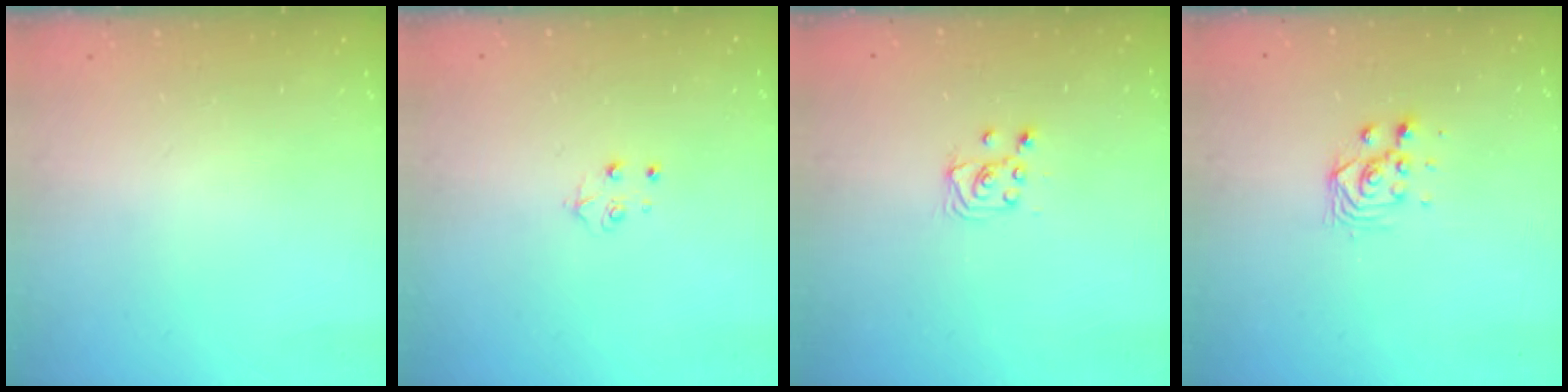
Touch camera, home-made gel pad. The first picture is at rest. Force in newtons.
{"total": 3.9, "press": 3.8, "slide": 0.5}
{"total": 3.5, "press": 3.5, "slide": 0.4}
{"total": 2.9, "press": 2.8, "slide": 0.8}